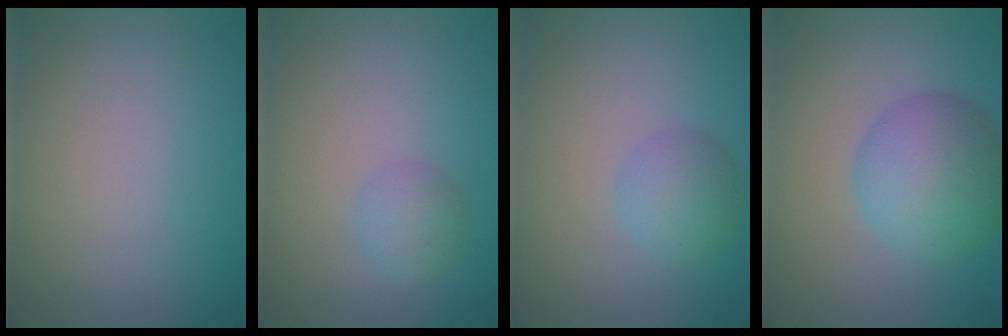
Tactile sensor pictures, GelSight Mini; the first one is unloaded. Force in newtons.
{"total": 2.0, "press": 2.0, "slide": 0.1}
{"total": 3.0, "press": 2.9, "slide": 0.2}
{"total": 6.8, "press": 6.8, "slide": 0.1}